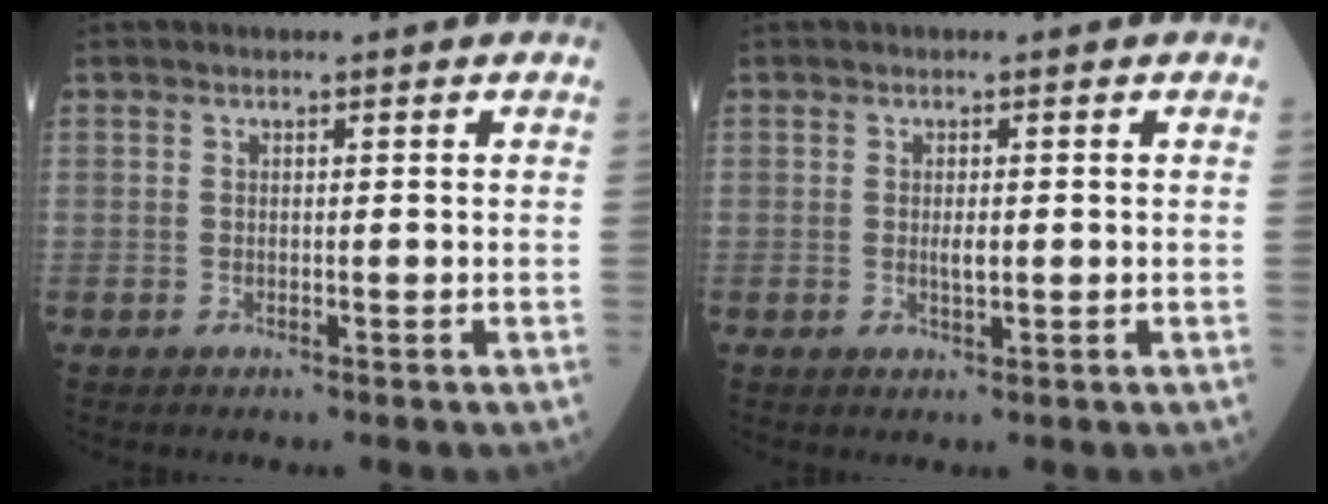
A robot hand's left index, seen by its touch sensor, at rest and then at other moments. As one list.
[{"total": 1.1, "force": [0.0, 0.4, 1.1], "torque": [-0.020, -0.006, 0.001]}]